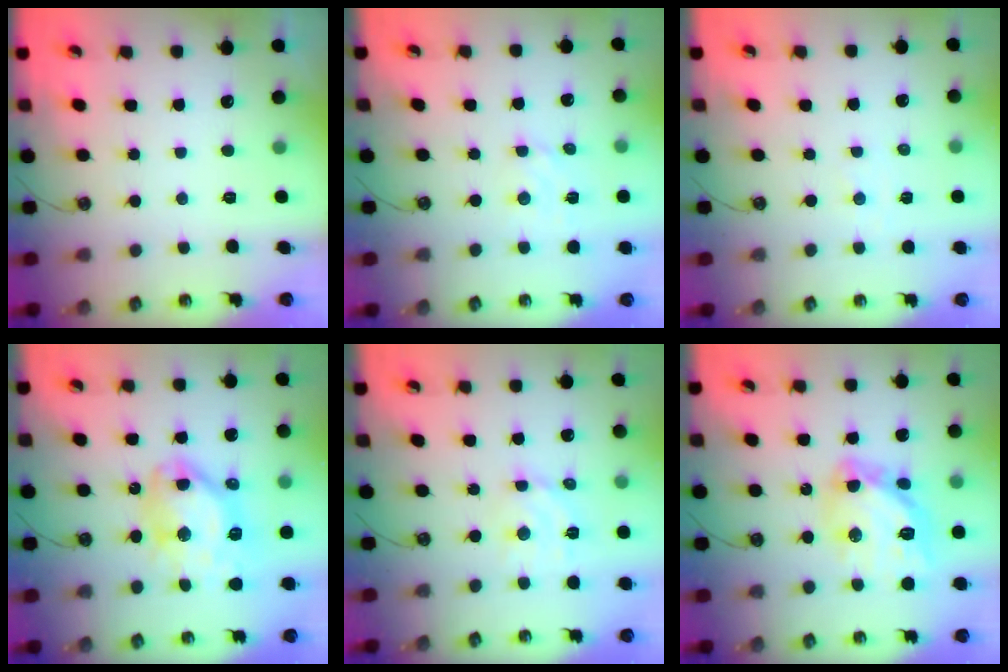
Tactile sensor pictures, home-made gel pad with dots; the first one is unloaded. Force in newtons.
{"total": 2.6, "press": 2.6, "slide": 0.3}
{"total": 1.9, "press": 1.9, "slide": 0.3}
{"total": 14.3, "press": 14.2, "slide": 1.5}
{"total": 8.1, "press": 8.0, "slide": 1.3}
{"total": 15.5, "press": 15.4, "slide": 1.4}